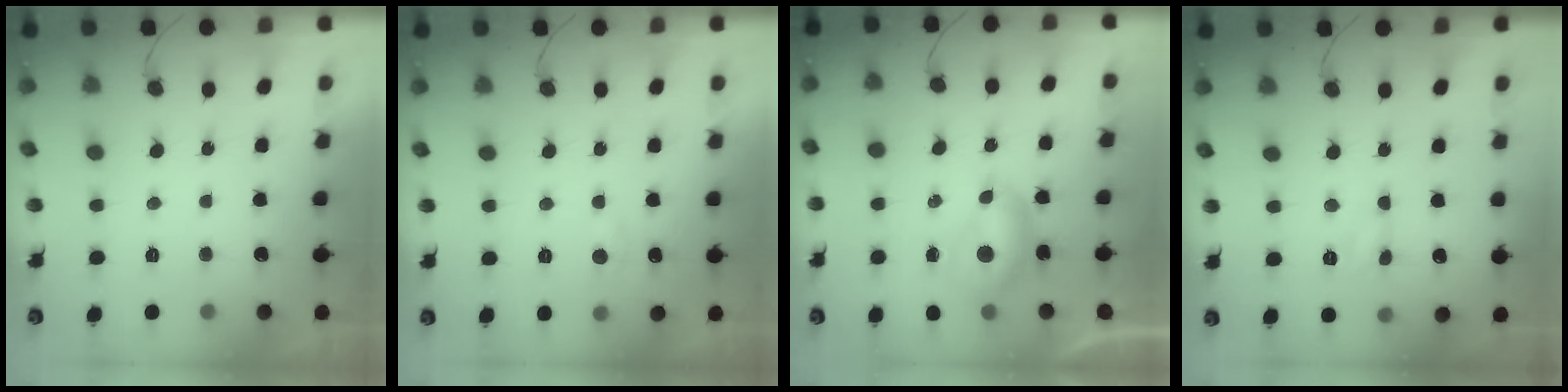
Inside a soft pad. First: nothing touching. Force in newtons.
{"total": 4.1, "press": 4.1, "slide": 0.6}
{"total": 6.7, "press": 6.6, "slide": 0.7}
{"total": 2.8, "press": 2.8, "slide": 0.4}